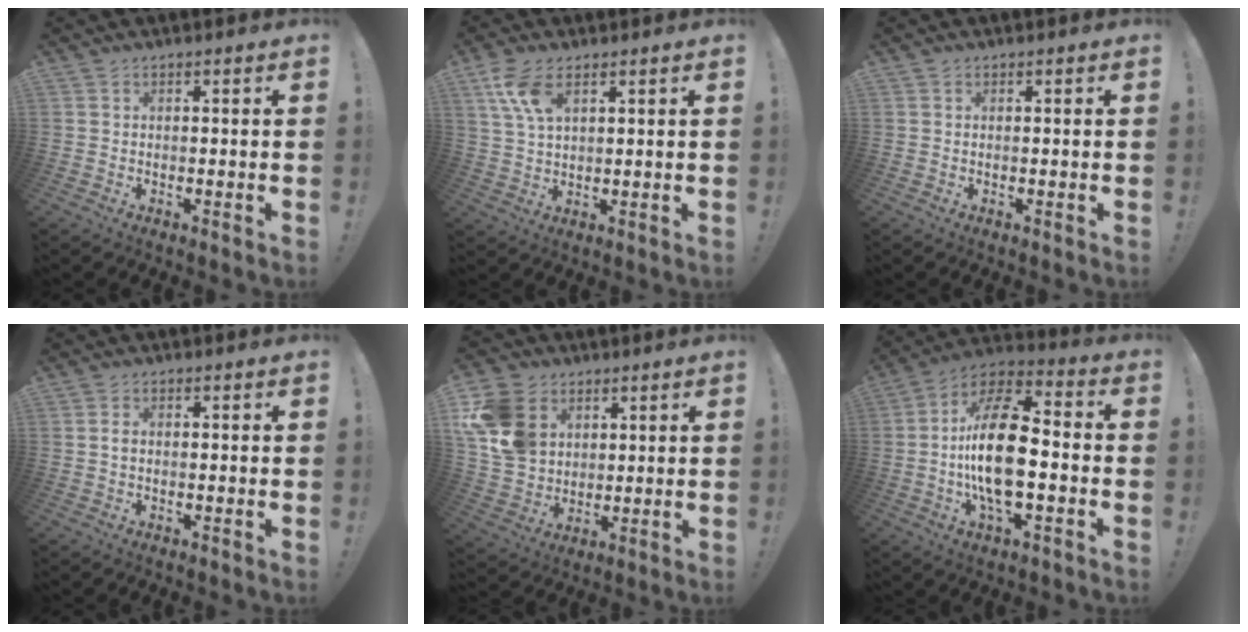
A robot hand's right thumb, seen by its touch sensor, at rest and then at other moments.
{"total": 8.8, "force": [4.5, 4.2, 6.4], "torque": [-0.123, -0.011, 0.085]}
{"total": 0.0}
{"total": 1.1, "force": [-0.3, 0.6, 0.8], "torque": [-0.019, 0.005, -0.005]}
{"total": 15.7, "force": [5.1, 12.7, 7.8], "torque": [-0.142, -0.016, 0.106]}
{"total": 20.4, "force": [-2.8, 9.4, 17.9], "torque": [-0.335, 0.017, -0.048]}